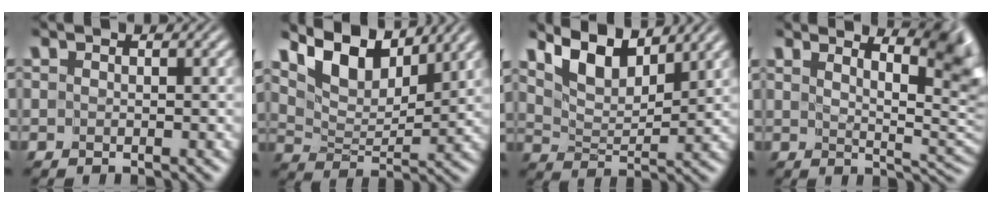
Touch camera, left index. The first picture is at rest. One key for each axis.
{"total": 7.2, "fx": 5.6, "fy": 2.6, "fz": 3.8, "tx": -0.079, "ty": 0.006, "tz": 0.099}
{"total": 5.7, "fx": 4.5, "fy": 1.8, "fz": 2.9, "tx": -0.068, "ty": 0.005, "tz": 0.082}
{"total": 9.6, "fx": 5.8, "fy": 2.7, "fz": 7.1, "tx": -0.064, "ty": 0.028, "tz": 0.066}